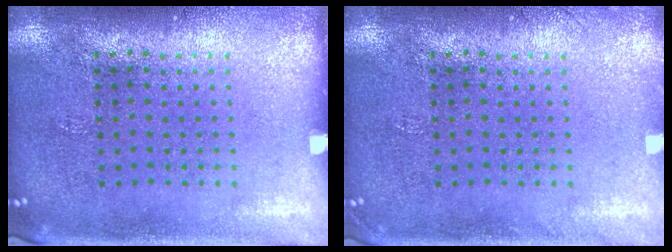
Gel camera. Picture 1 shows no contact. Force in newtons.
{"total": 0.7, "press": 0.7, "slide": 0.1}